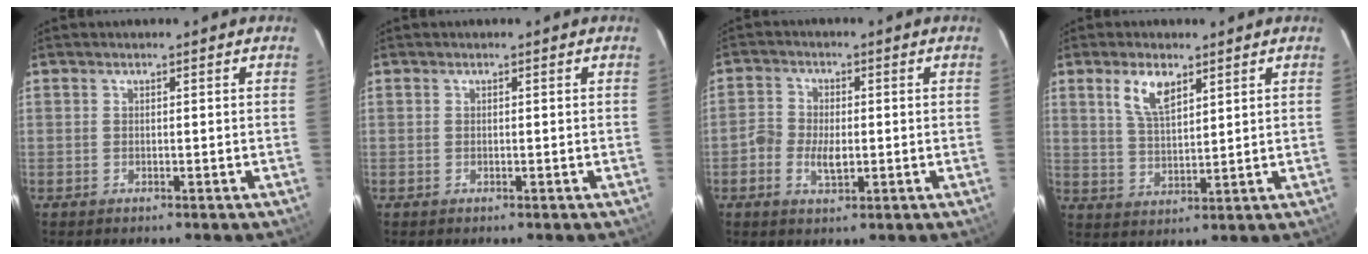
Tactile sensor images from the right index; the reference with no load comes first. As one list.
[{"total": 0.0}, {"total": 4.9, "force": [-1.3, 3.1, 3.6], "torque": [-0.081, 0.003, -0.028]}, {"total": 6.6, "force": [3.6, 2.8, 4.7], "torque": [-0.089, 0.006, 0.074]}]